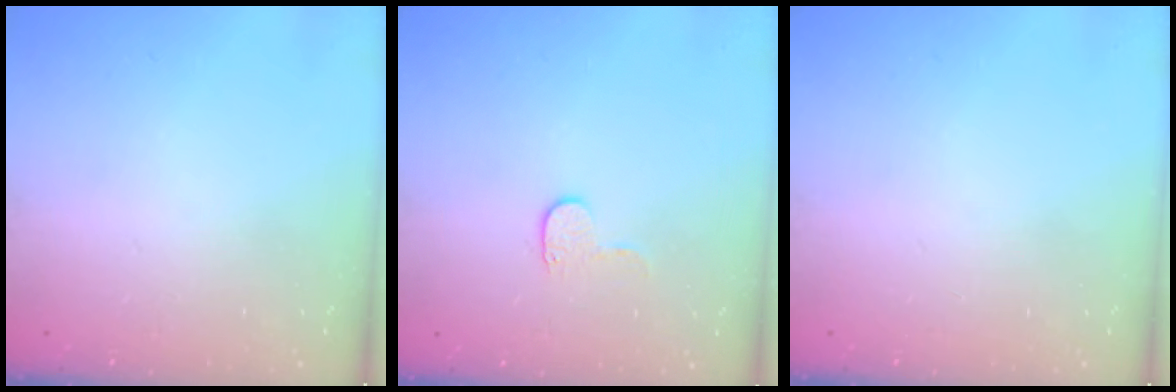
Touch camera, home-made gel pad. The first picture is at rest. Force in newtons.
{"total": 4.7, "press": 4.7, "slide": 0.5}
{"total": 0.0}